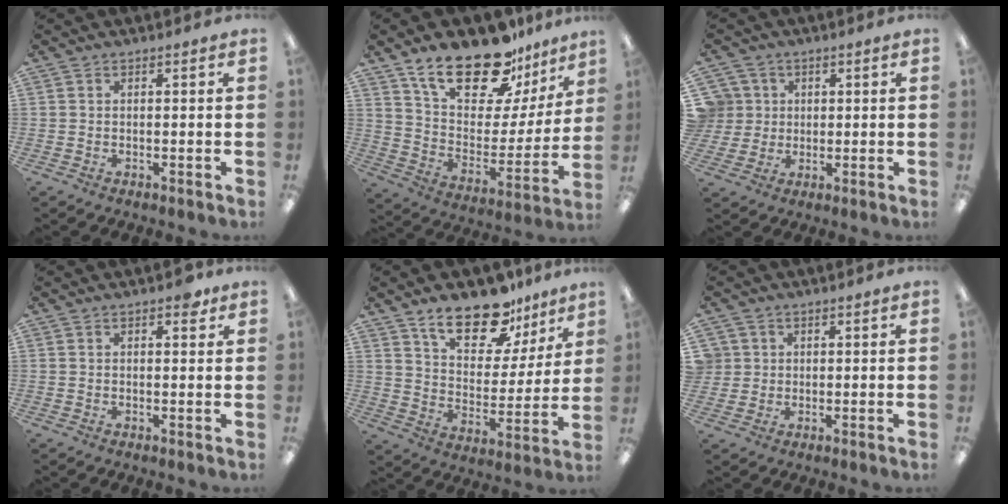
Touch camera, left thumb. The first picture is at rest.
{"total": 22.4, "force": [16.8, 9.6, 11.2], "torque": [-0.180, -0.109, 0.295]}
{"total": 7.1, "force": [2.1, 6.8, 0.4], "torque": [-0.021, 0.004, 0.045]}
{"total": 2.5, "force": [1.5, 1.2, 1.5], "torque": [-0.007, -0.006, 0.021]}
{"total": 17.0, "force": [12.9, 7.4, 8.2], "torque": [-0.124, -0.081, 0.226]}
{"total": 3.8, "force": [1.1, 3.6, 0.0], "torque": [-0.005, 0.005, 0.020]}